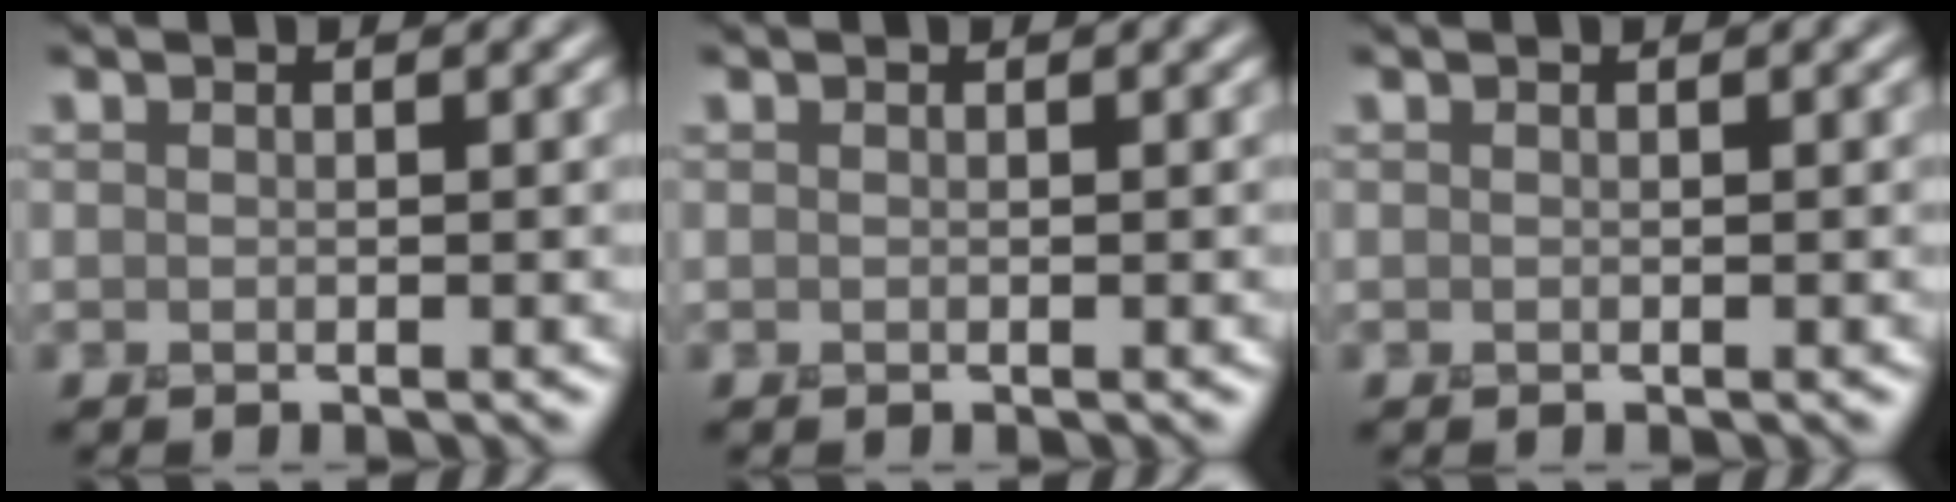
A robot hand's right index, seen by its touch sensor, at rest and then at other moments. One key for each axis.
{"total": 0.0}
{"total": 0.0}